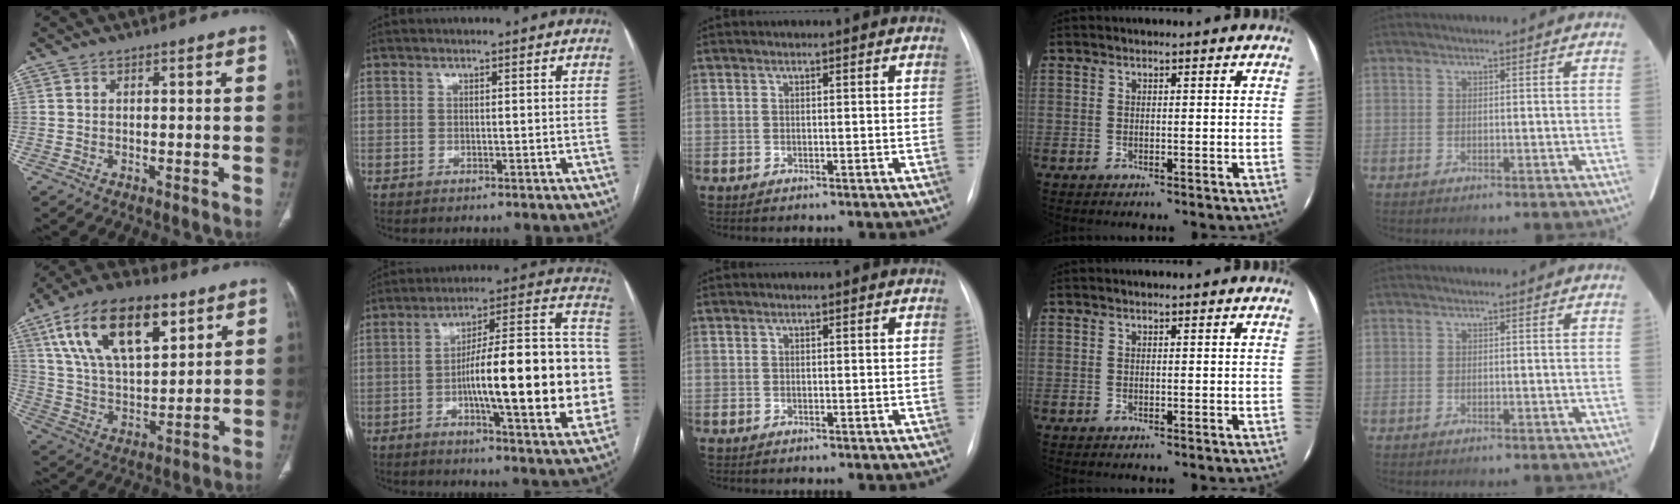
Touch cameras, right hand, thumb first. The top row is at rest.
{"thumb": {"total": 21.7, "force": [10.5, 10.5, 15.8], "torque": [-0.259, -0.023, 0.192]}, "index": {"total": 23.6, "force": [-3.3, 4.3, 23.0], "torque": [-0.279, 0.032, -0.043]}}